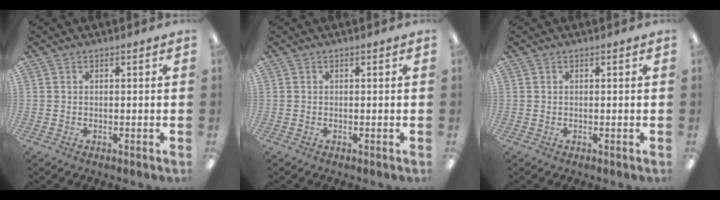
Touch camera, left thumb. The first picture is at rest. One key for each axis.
{"total": 0.0}
{"total": 0.0}